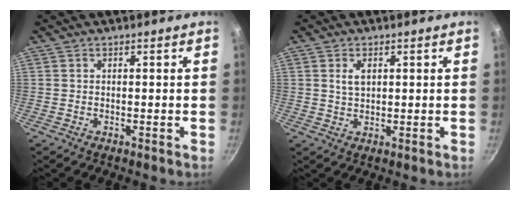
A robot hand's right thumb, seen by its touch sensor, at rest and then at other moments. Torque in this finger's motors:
{"motor_torque": [0.11, 0.02, 0.87, 0.37, 0.00]}